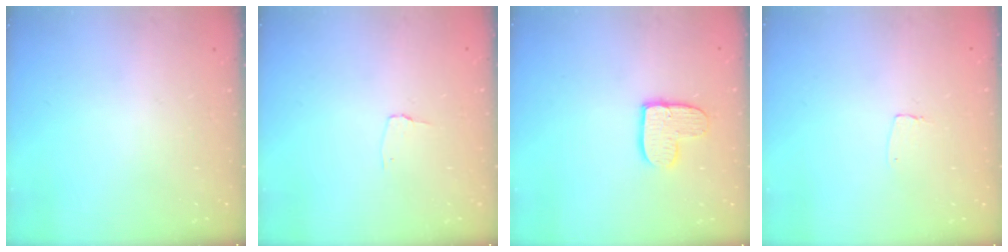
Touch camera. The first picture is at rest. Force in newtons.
{"total": 2.7, "press": 2.7, "slide": 0.3}
{"total": 9.4, "press": 9.3, "slide": 0.7}
{"total": 3.5, "press": 3.5, "slide": 0.3}